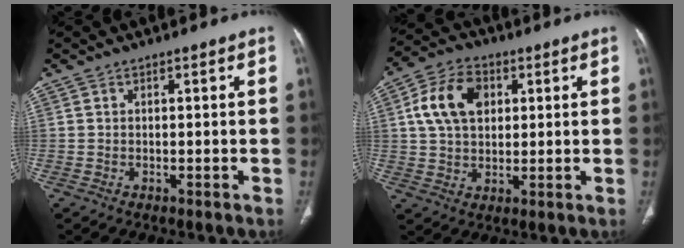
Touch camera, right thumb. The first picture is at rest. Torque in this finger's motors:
{"motor_torque": [-0.50, 0.68, 0.50, 0.12, 0.14]}